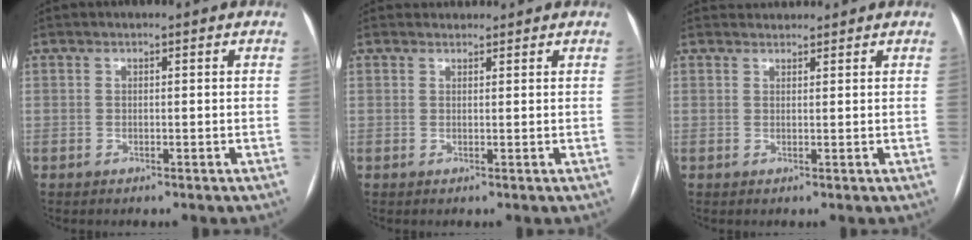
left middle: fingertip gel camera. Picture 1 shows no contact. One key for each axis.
{"total": 1.3, "fx": 1.2, "fy": 0.4, "fz": -0.3, "tx": 0.000, "ty": 0.012, "tz": 0.020}
{"total": 1.8, "fx": 1.7, "fy": 0.3, "fz": -0.3, "tx": 0.001, "ty": 0.018, "tz": 0.031}